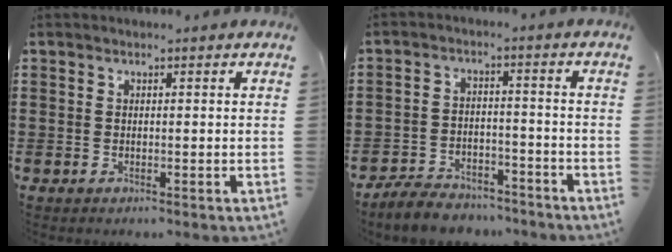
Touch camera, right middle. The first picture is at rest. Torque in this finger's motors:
{"motor_torque": [0.38, -0.34, 0.09, 0.04]}